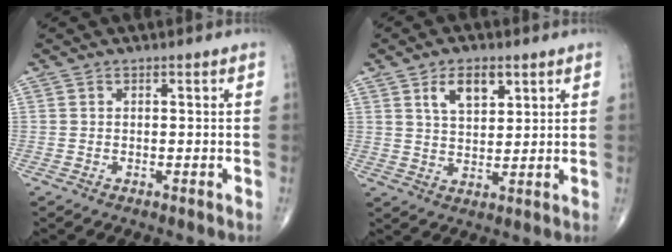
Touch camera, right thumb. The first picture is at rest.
{"total": 6.8, "force": [3.4, 3.6, 4.7], "torque": [-0.064, -0.018, 0.061]}